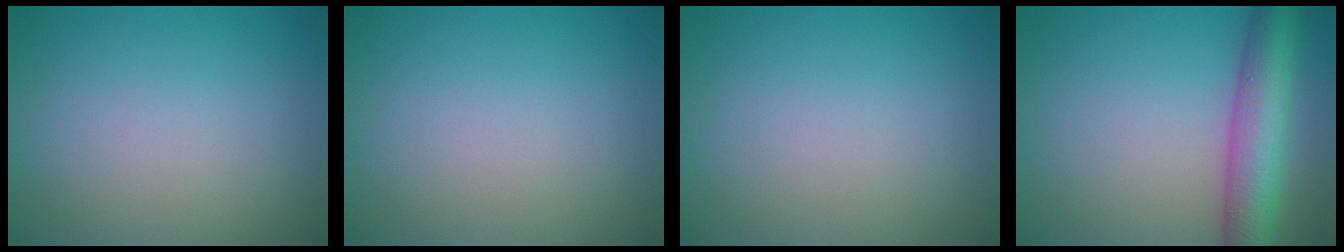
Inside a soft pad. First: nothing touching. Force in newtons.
{"total": 0.0}
{"total": 0.0}
{"total": 7.4, "press": 7.4, "slide": 0.3}